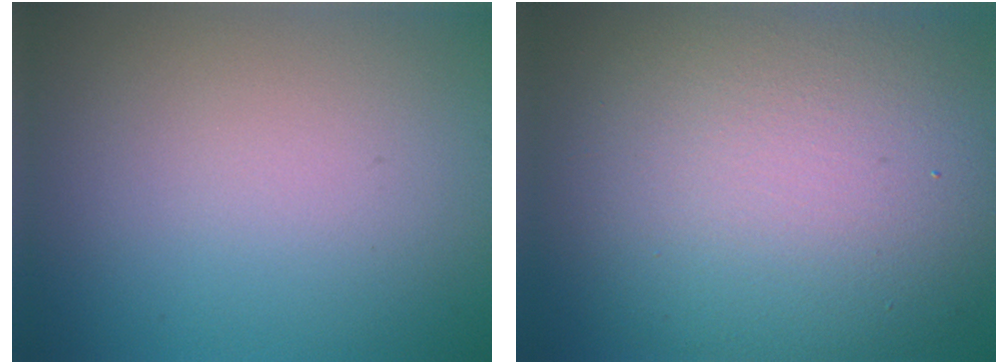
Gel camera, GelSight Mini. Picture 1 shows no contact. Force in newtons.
{"total": 13.8, "press": 13.8, "slide": 1.1}